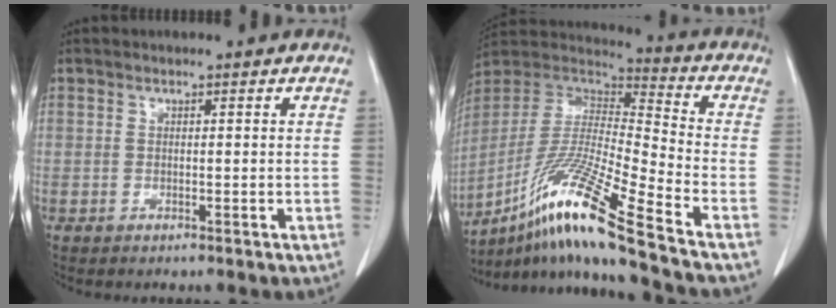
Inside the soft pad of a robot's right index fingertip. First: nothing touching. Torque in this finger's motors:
{"motor_torque": [1.08, -1.06, 0.26, 0.09]}